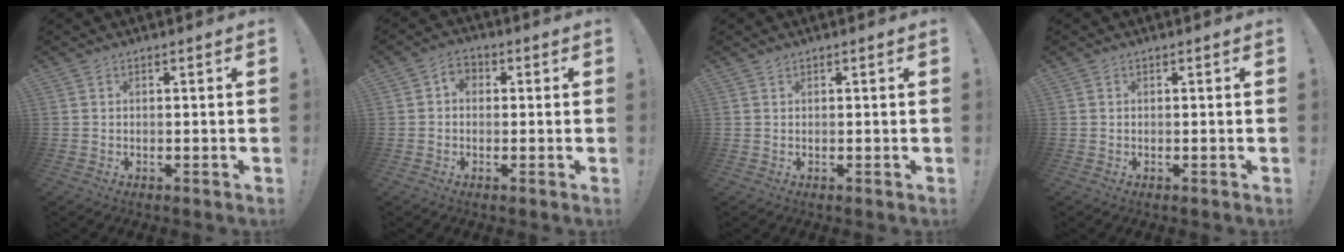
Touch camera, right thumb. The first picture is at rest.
{"total": 3.8, "force": [-0.3, 3.0, 2.3], "torque": [-0.040, 0.011, -0.005]}
{"total": 0.8, "force": [0.7, 0.3, -0.1], "torque": [0.010, -0.001, 0.012]}
{"total": 0.0}